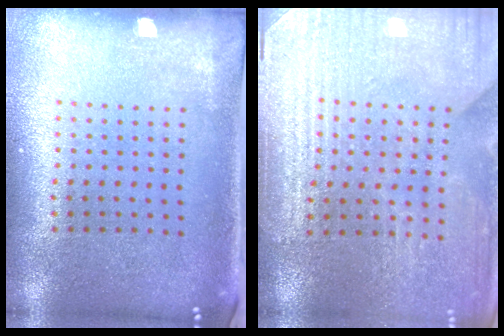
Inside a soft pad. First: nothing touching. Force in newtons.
{"total": 3.5, "press": 3.5, "slide": 0.1}